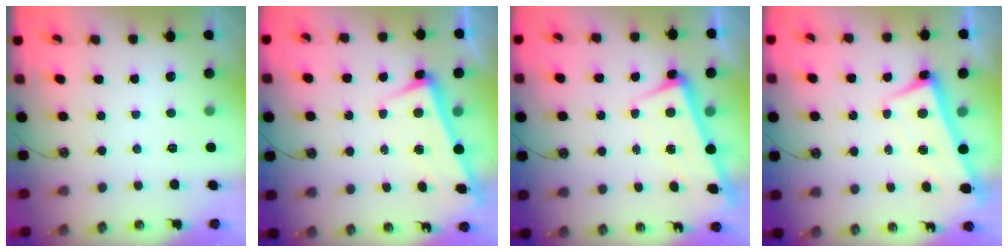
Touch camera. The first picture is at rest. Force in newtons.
{"total": 2.5, "press": 2.4, "slide": 0.8}
{"total": 2.3, "press": 2.1, "slide": 0.9}
{"total": 2.7, "press": 2.6, "slide": 0.8}